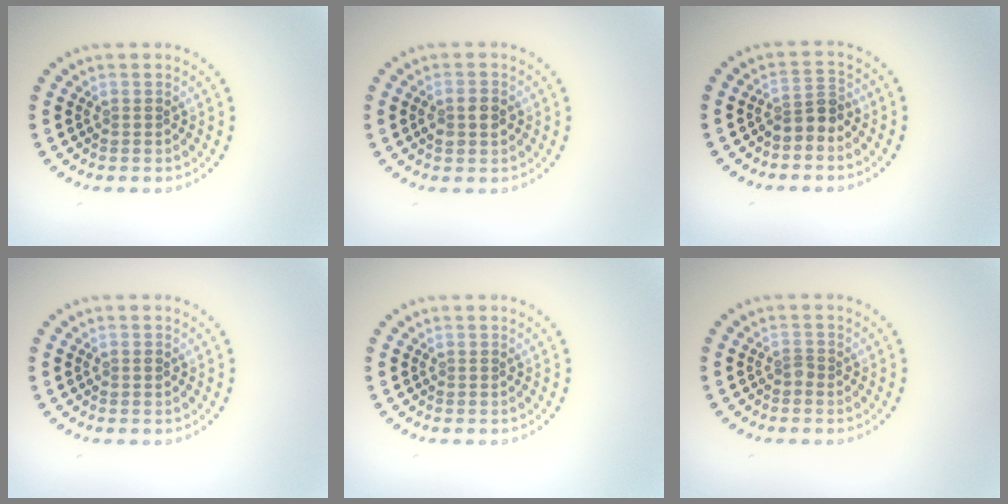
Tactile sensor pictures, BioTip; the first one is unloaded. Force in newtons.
{"total": 1.9, "press": 1.9, "slide": 0.2}
{"total": 2.2, "press": 1.8, "slide": 1.3}
{"total": 0.8, "press": 0.8, "slide": 0.0}
{"total": 0.0}
{"total": 0.8, "press": 0.6, "slide": 0.6}